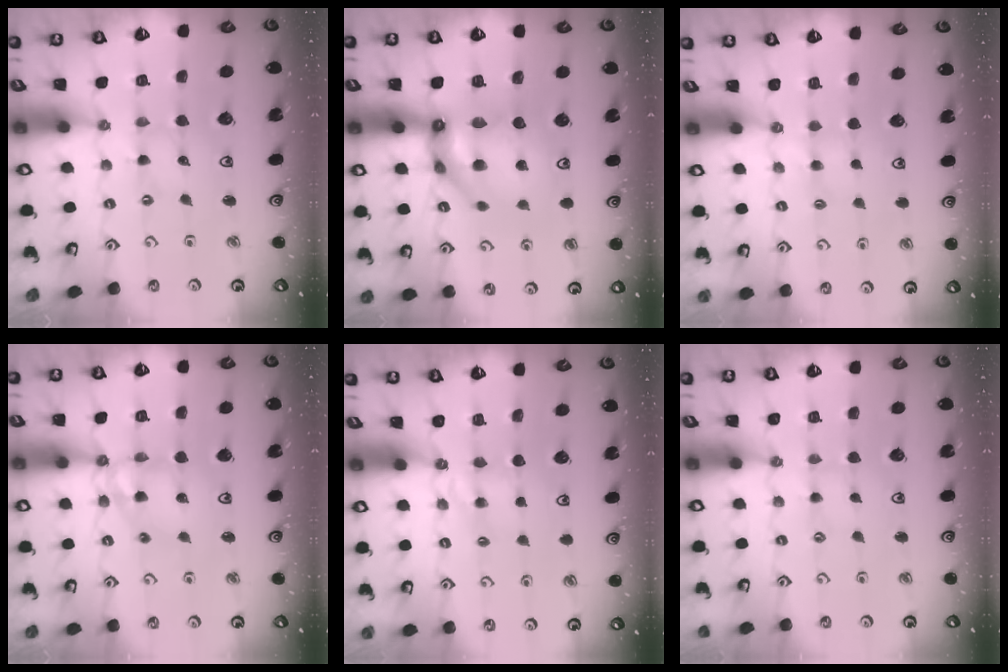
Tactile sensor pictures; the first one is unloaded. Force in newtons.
{"total": 13.5, "press": 13.4, "slide": 1.8}
{"total": 2.4, "press": 2.4, "slide": 0.4}
{"total": 11.6, "press": 11.5, "slide": 1.4}
{"total": 4.5, "press": 4.5, "slide": 0.5}
{"total": 2.4, "press": 2.3, "slide": 0.3}